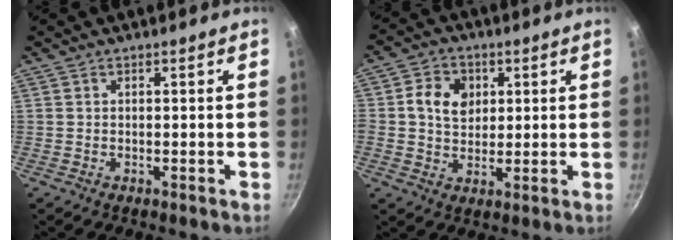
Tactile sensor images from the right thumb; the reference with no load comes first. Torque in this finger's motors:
{"motor_torque": [-0.62, 1.00, 0.22, -0.10, 0.23]}